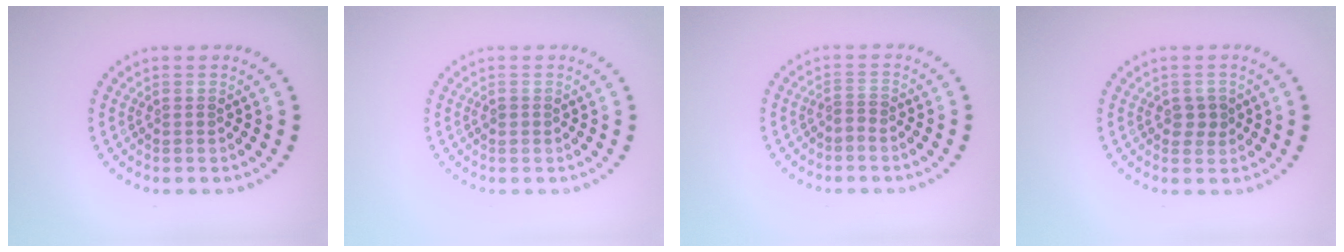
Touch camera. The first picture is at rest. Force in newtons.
{"total": 0.7, "press": 0.7, "slide": 0.1}
{"total": 0.9, "press": 0.3, "slide": 0.9}
{"total": 1.5, "press": 1.4, "slide": 0.4}